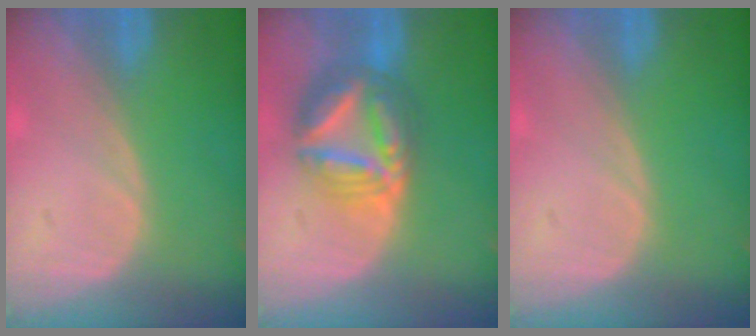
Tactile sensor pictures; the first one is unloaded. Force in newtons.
{"total": 9.0, "press": 8.9, "slide": 0.9}
{"total": 0.0}